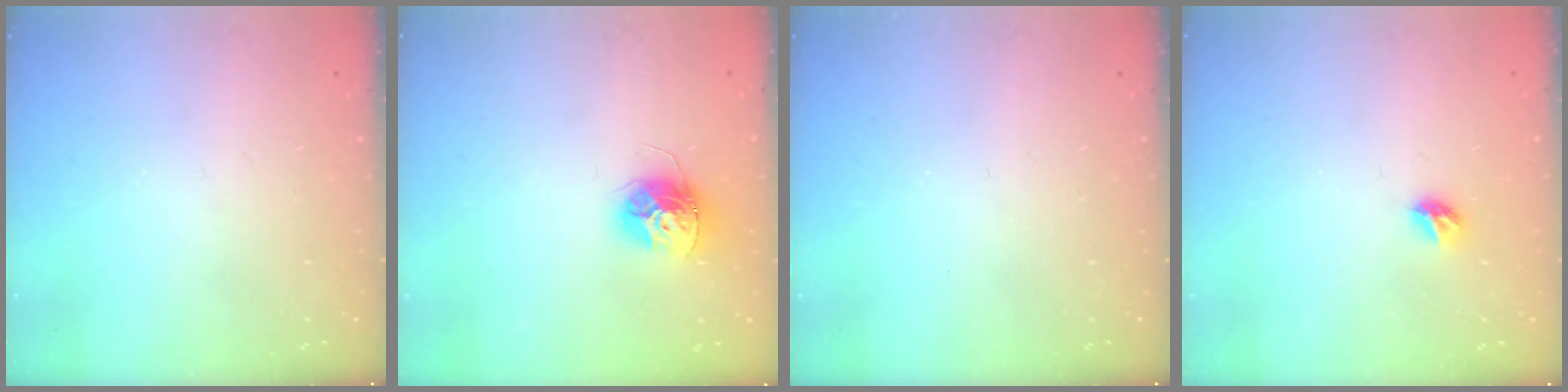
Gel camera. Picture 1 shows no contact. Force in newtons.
{"total": 11.1, "press": 11.1, "slide": 0.5}
{"total": 0.0}
{"total": 5.8, "press": 5.8, "slide": 0.7}